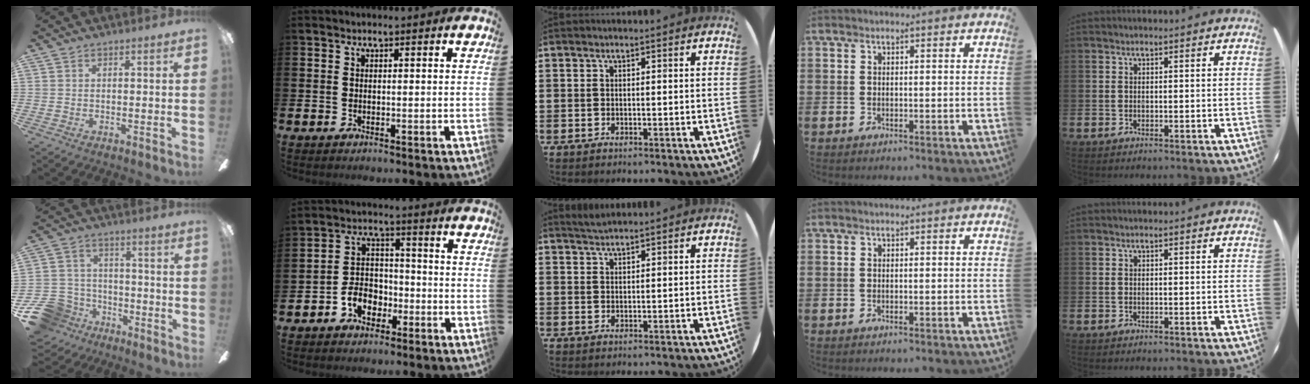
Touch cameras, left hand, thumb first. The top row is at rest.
{"thumb": {"total": 12.6, "force": [-7.4, 9.4, 4.0], "torque": [-0.106, 0.051, -0.132]}, "index": {"total": 4.8, "force": [-2.4, 3.7, 1.9], "torque": [-0.038, 0.008, -0.050]}, "middle": {"total": 1.4, "force": [1.4, -0.1, 0.3], "torque": [-0.006, 0.001, 0.026]}}